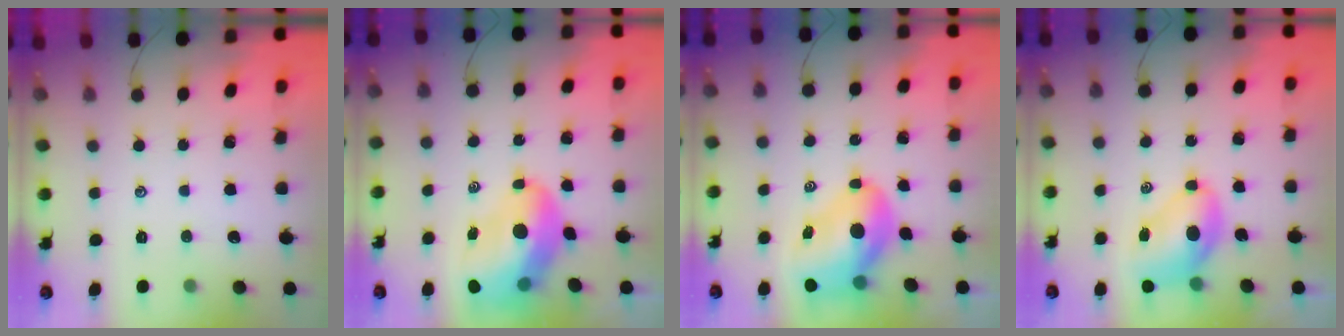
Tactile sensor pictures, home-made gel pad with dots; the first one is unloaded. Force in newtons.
{"total": 13.2, "press": 12.6, "slide": 3.7}
{"total": 10.6, "press": 10.2, "slide": 3.0}
{"total": 8.1, "press": 8.0, "slide": 1.7}